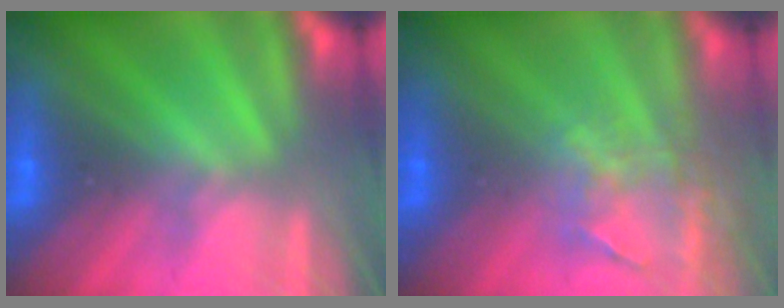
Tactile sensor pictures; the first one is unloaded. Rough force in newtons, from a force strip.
{"total": 4.4}